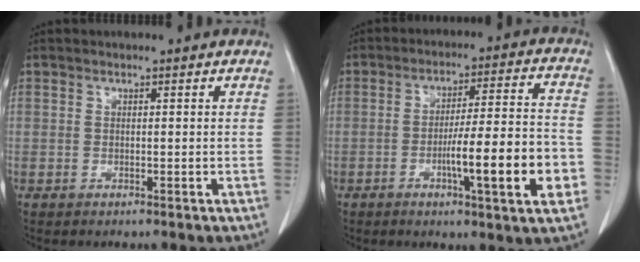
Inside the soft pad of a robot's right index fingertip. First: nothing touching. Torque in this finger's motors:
{"motor_torque": [1.91, -0.23, 0.83, 0.13]}